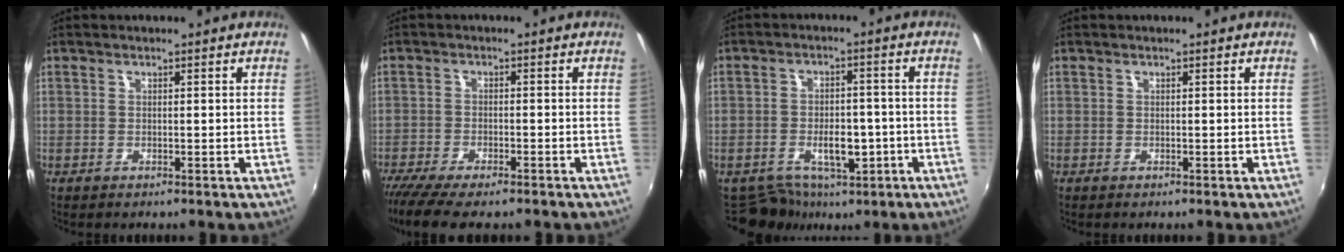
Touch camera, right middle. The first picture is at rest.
{"total": 8.8, "force": [-7.1, 1.8, 4.8], "torque": [-0.116, -0.039, -0.124]}
{"total": 8.2, "force": [-4.4, 5.8, 3.8], "torque": [-0.077, 0.018, -0.050]}
{"total": 0.0}